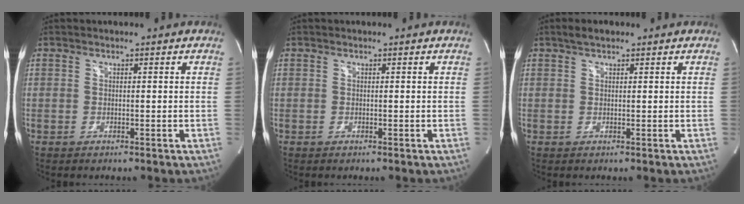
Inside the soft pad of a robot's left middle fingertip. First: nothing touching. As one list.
[{"total": 0.0}, {"total": 2.2, "force": [1.6, 0.7, 1.3], "torque": [-0.027, 0.015, 0.028]}]